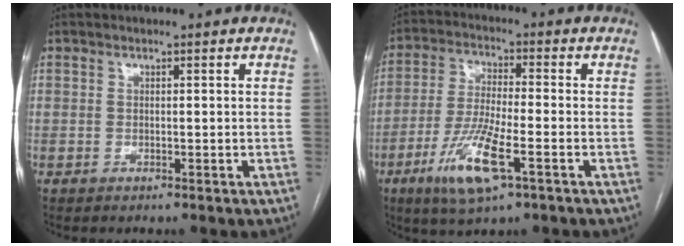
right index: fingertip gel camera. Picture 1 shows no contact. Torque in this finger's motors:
{"motor_torque": [1.39, 0.03, 0.53, 0.15]}